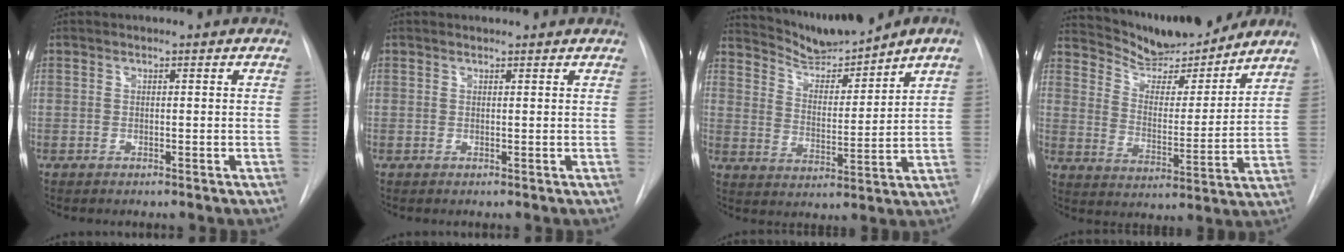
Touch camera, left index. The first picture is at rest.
{"total": 1.4, "force": [1.4, 0.2, 0.0], "torque": [-0.009, 0.010, 0.017]}
{"total": 9.0, "force": [8.6, -0.4, 2.8], "torque": [-0.052, -0.008, 0.160]}
{"total": 14.8, "force": [13.8, 2.0, 4.9], "torque": [-0.082, -0.018, 0.222]}